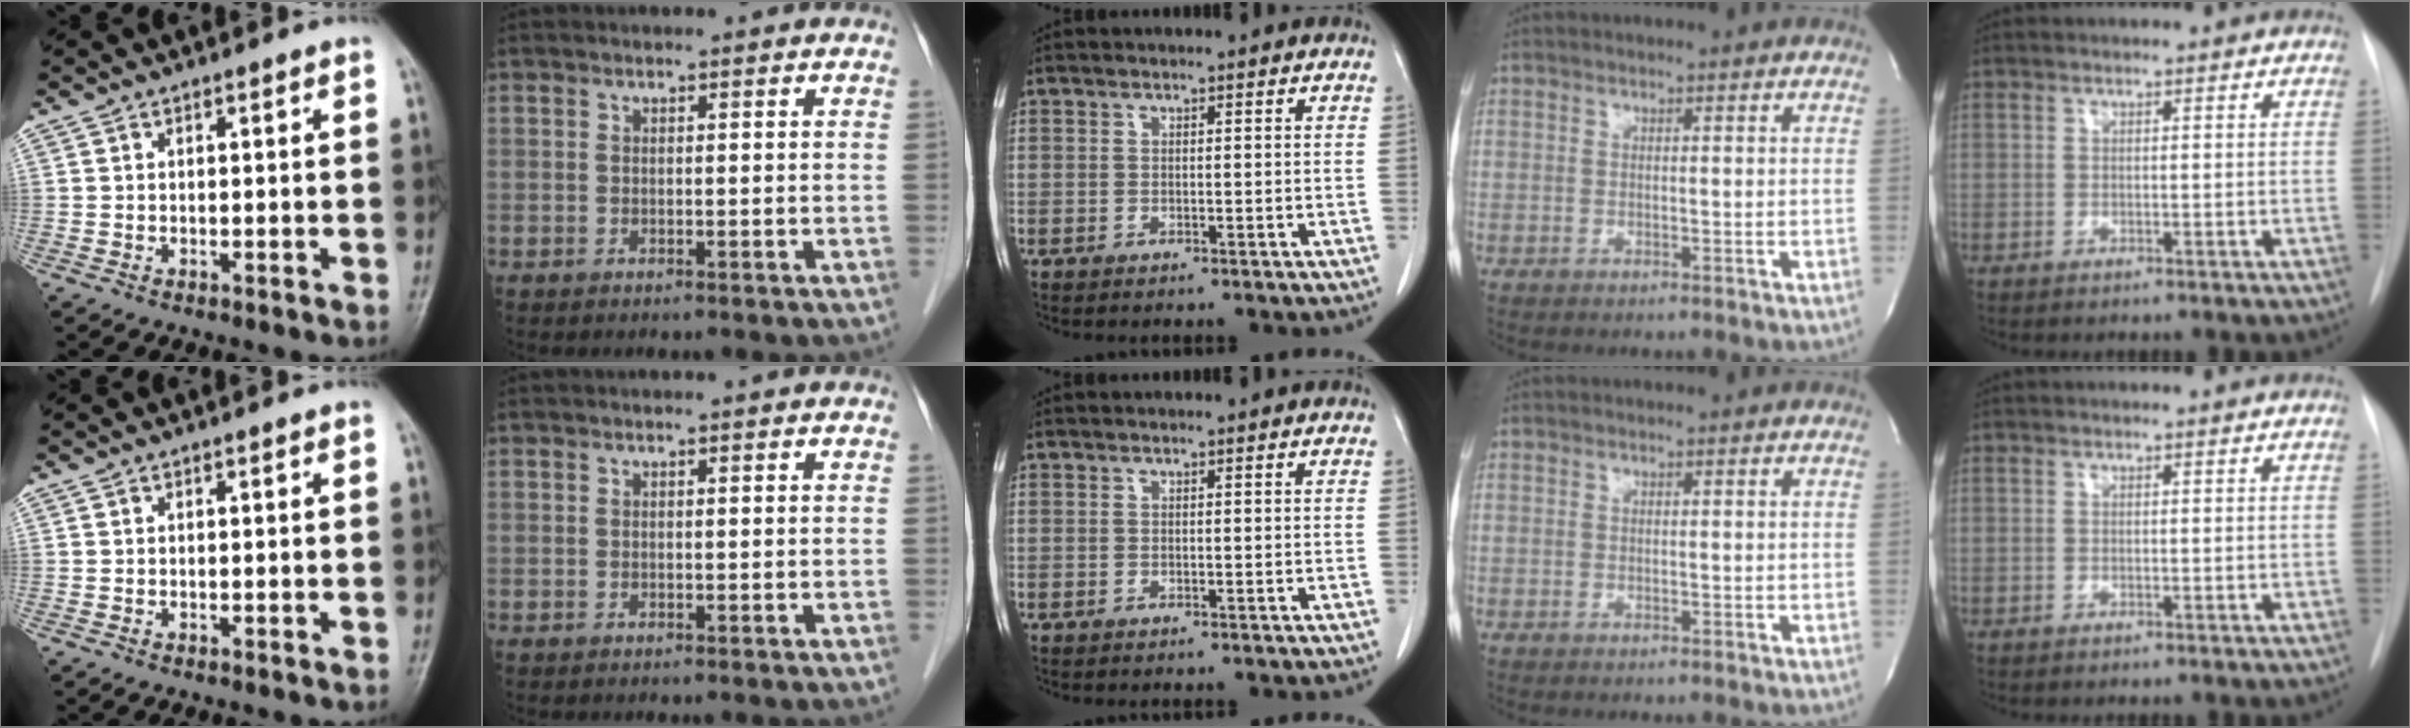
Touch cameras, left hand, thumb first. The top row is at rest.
{}